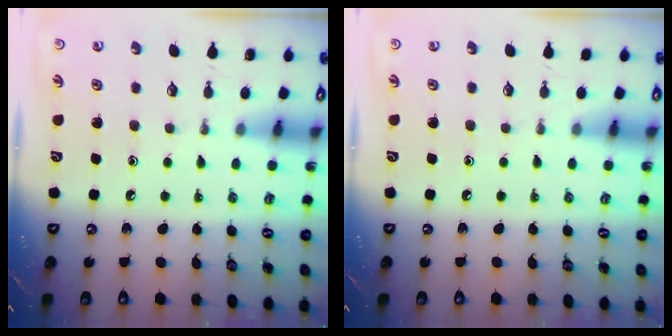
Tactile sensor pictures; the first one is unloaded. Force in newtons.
{"total": 2.3, "press": 2.2, "slide": 0.4}